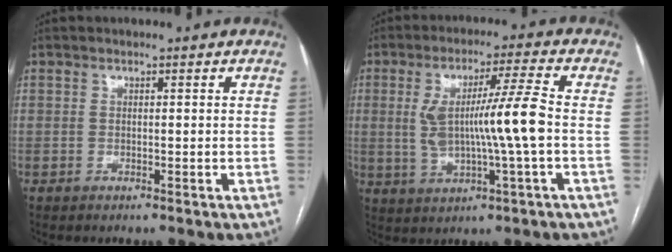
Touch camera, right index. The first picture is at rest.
{"total": 10.6, "force": [-0.2, 0.0, 10.6], "torque": [-0.201, 0.008, -0.001]}